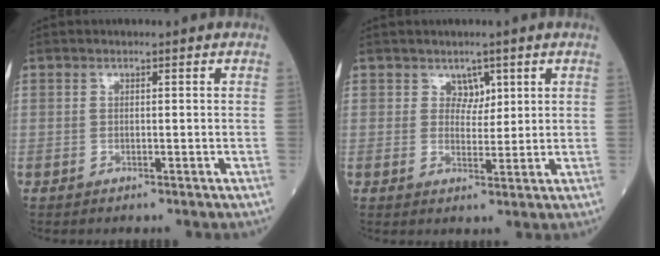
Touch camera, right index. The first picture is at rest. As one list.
[{"total": 2.5, "force": [1.6, 1.6, 1.1], "torque": [-0.010, -0.002, 0.026]}]